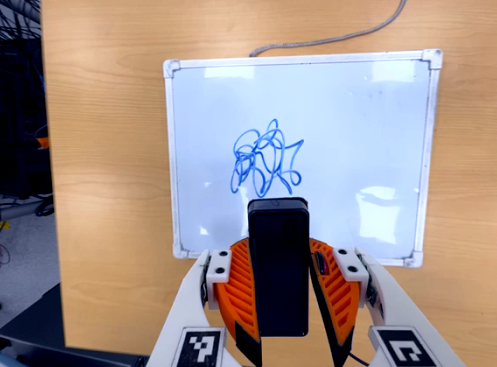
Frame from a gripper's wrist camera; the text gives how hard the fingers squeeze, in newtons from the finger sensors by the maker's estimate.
{"total": 8.6, "left": 7.7, "right": 9.5}